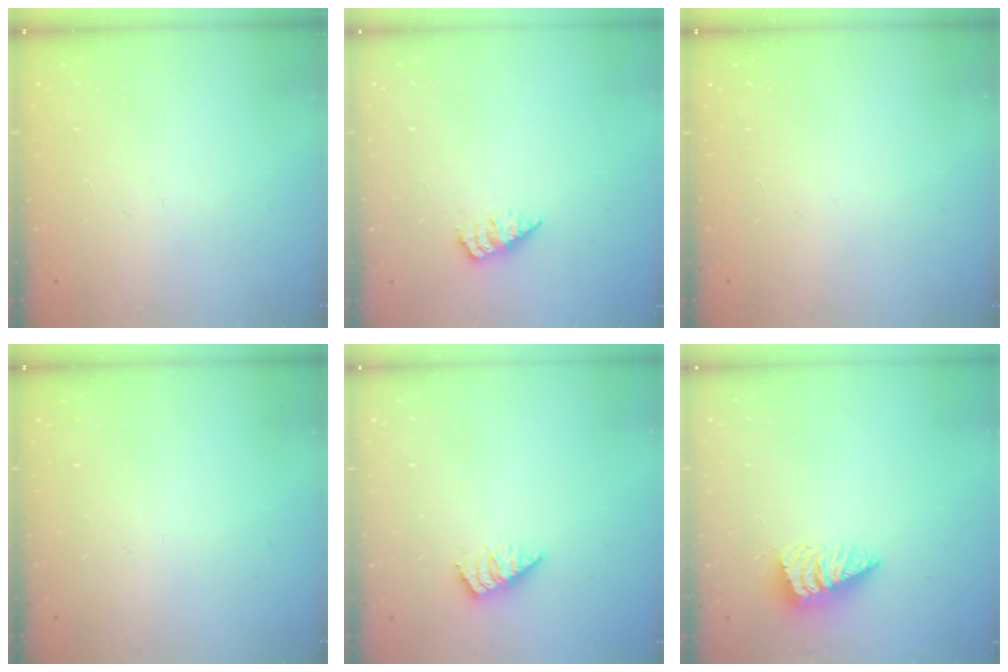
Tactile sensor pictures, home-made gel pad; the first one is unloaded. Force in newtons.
{"total": 1.7, "press": 1.7, "slide": 0.2}
{"total": 0.0}
{"total": 0.0}
{"total": 2.6, "press": 2.5, "slide": 0.4}
{"total": 3.0, "press": 2.9, "slide": 0.3}